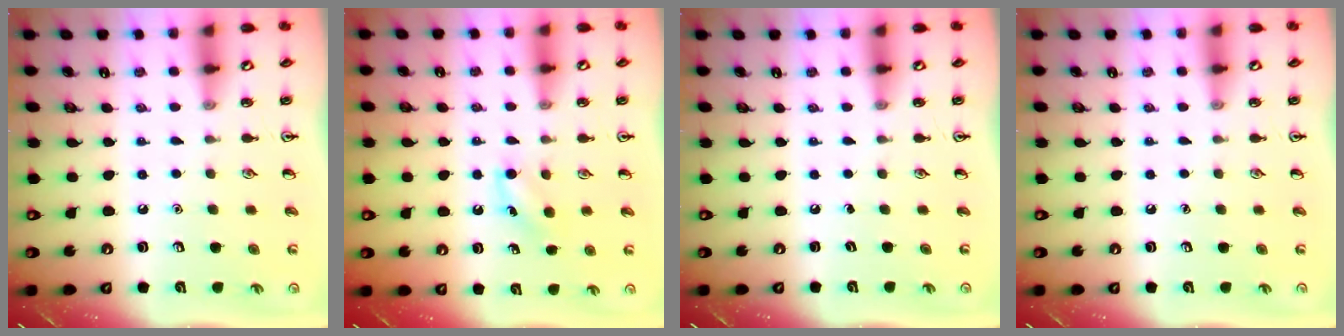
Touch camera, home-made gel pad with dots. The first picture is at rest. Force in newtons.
{"total": 5.2, "press": 5.0, "slide": 1.3}
{"total": 0.0}
{"total": 0.0}